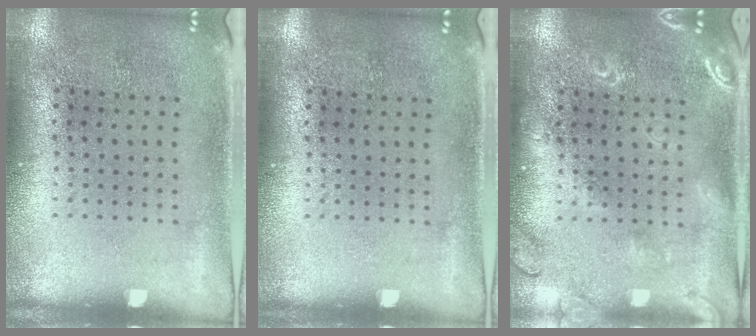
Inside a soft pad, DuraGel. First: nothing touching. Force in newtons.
{"total": 0.0}
{"total": 2.8, "press": 2.7, "slide": 0.4}